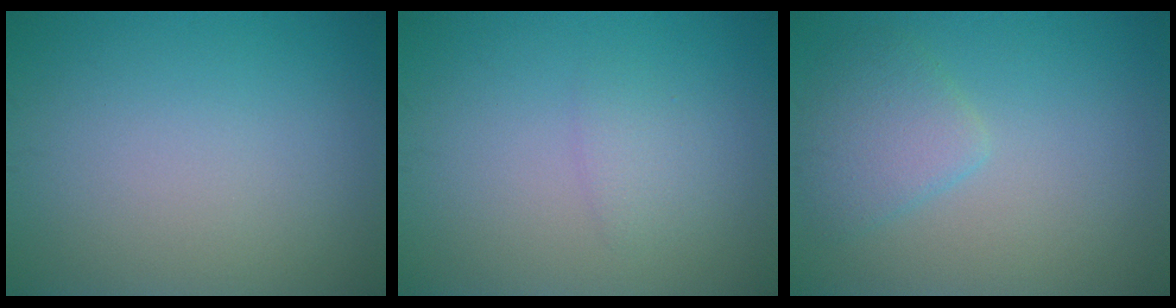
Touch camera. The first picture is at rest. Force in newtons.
{"total": 1.2, "press": 1.2, "slide": 0.2}
{"total": 2.8, "press": 2.8, "slide": 0.2}